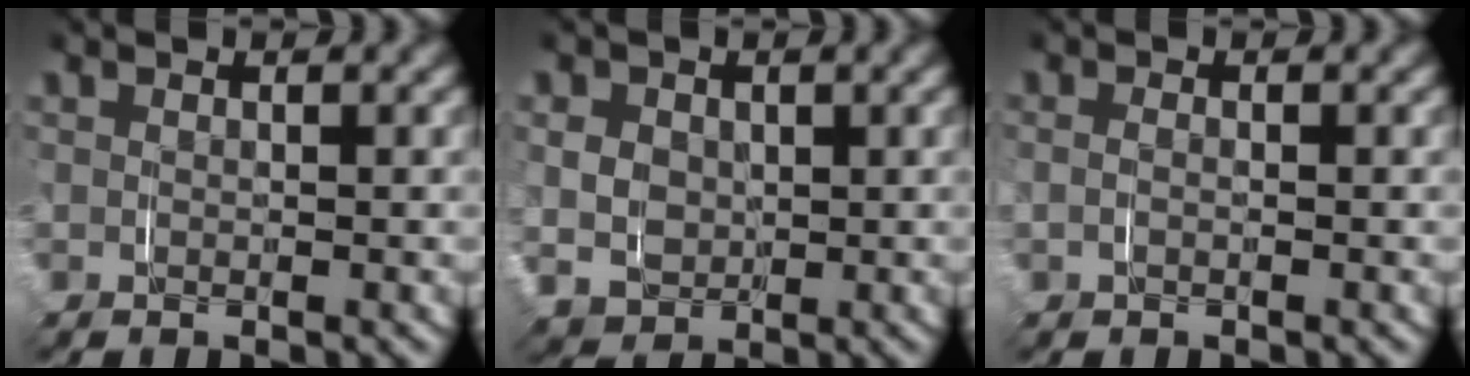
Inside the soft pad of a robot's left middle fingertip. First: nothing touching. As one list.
[{"total": 3.3, "force": [-0.1, 3.2, 0.6], "torque": [-0.020, -0.023, 0.009]}, {"total": 0.6, "force": [-0.4, -0.2, -0.3], "torque": [0.004, -0.001, -0.009]}]